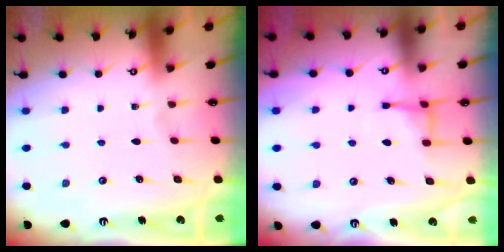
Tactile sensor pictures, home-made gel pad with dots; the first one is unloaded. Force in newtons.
{"total": 5.4, "press": 5.3, "slide": 0.7}